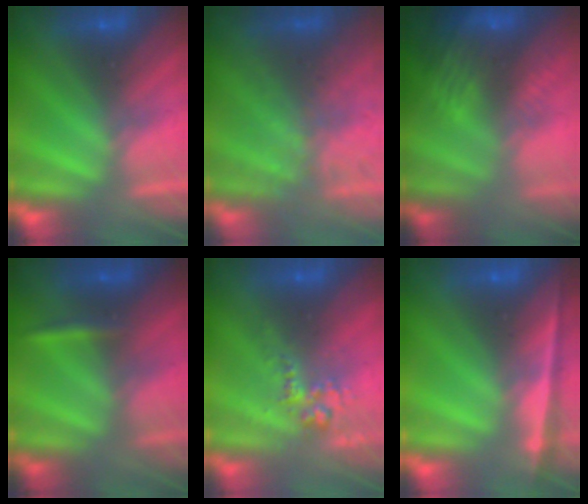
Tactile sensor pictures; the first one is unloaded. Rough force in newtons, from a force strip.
{"total": 9.8}
{"total": 8.6}
{"total": 2.3}
{"total": 2.8}
{"total": 1.9}